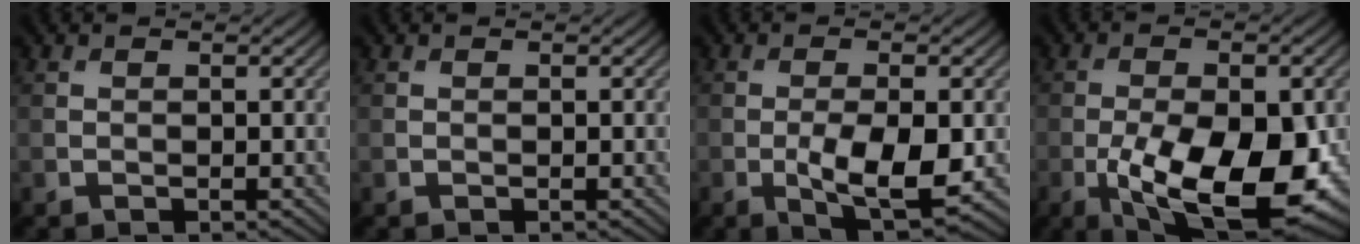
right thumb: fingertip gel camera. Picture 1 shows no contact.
{"total": 0.0}
{"total": 7.1, "force": [-1.5, 2.5, 6.5], "torque": [-0.118, -0.013, -0.019]}
{"total": 15.3, "force": [-4.8, 6.7, 12.9], "torque": [-0.218, -0.030, -0.069]}